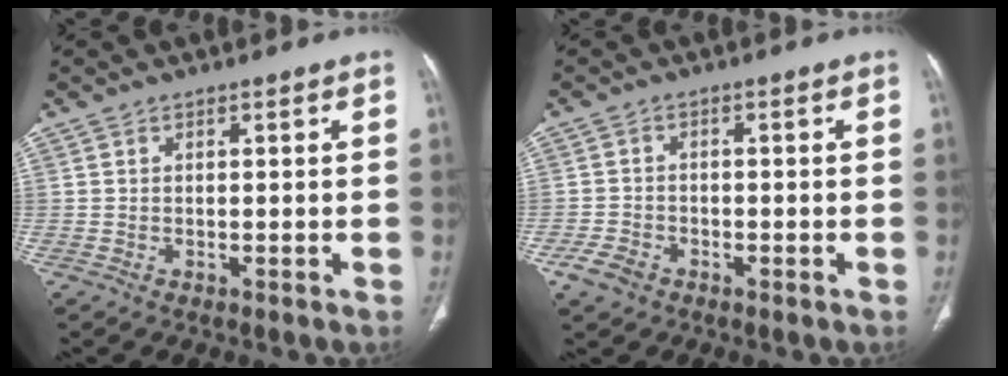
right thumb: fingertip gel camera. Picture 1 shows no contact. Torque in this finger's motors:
{"motor_torque": [1.52, -0.13, 0.33, -1.43, 0.06]}